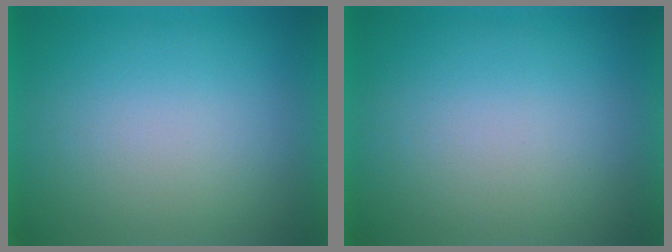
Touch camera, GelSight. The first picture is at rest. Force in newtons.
{"total": 1.1}